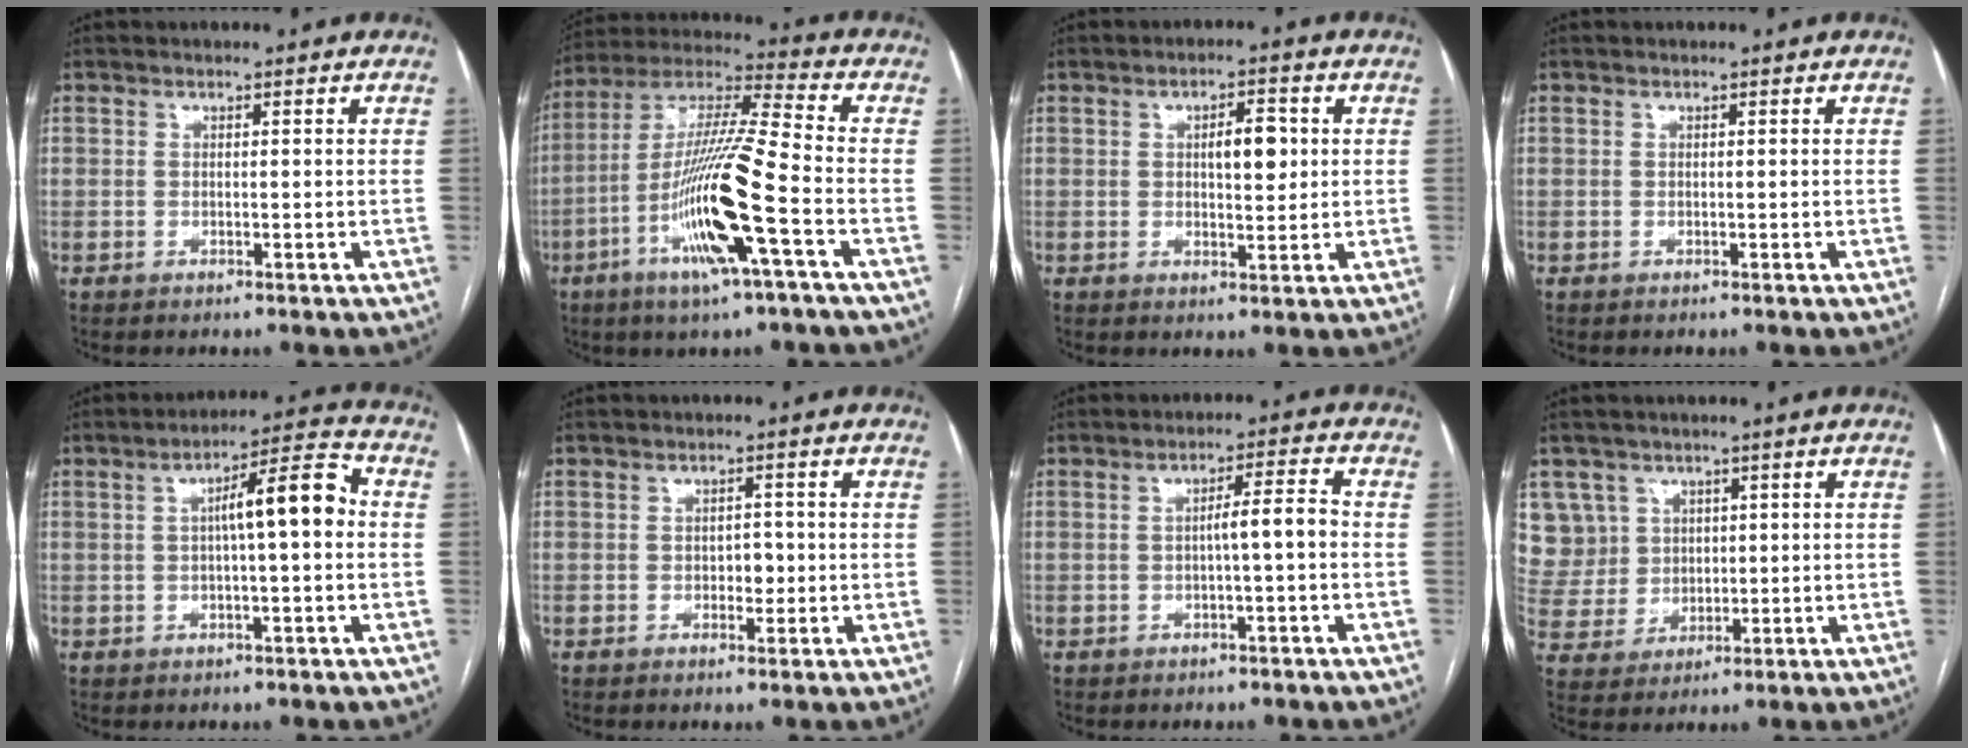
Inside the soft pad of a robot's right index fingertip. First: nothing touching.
{"total": 16.8, "force": [-5.9, 0.1, 15.7], "torque": [-0.312, -0.008, -0.112]}
{"total": 4.9, "force": [1.1, 1.9, 4.4], "torque": [-0.067, 0.005, 0.019]}
{"total": 0.0}
{"total": 8.6, "force": [0.8, 1.5, 8.4], "torque": [-0.129, 0.031, 0.012]}
{"total": 2.1, "force": [-0.3, 1.4, 1.5], "torque": [-0.018, 0.004, -0.001]}
{"total": 3.9, "force": [-0.5, 0.2, 3.9], "torque": [-0.061, 0.011, -0.005]}
{"total": 8.3, "force": [3.8, 7.3, -0.1], "torque": [-0.004, 0.029, 0.092]}